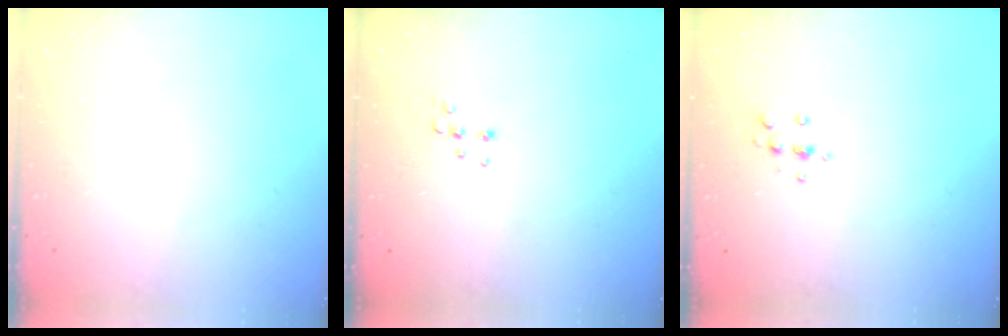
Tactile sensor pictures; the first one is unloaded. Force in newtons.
{"total": 5.5, "press": 5.4, "slide": 1.0}
{"total": 5.4, "press": 5.2, "slide": 1.4}